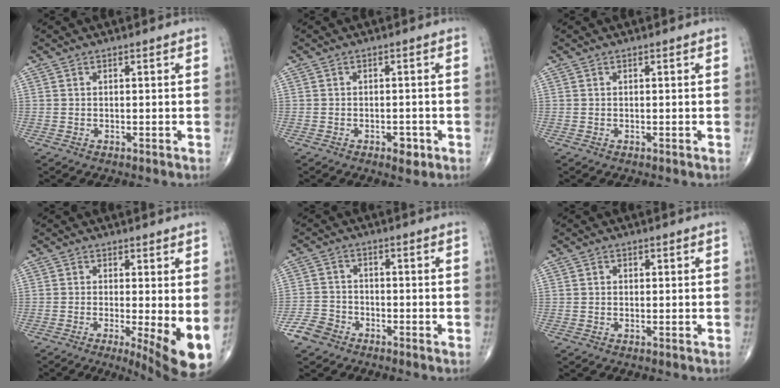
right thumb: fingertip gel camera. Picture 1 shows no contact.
{"total": 2.5, "force": [-1.2, 1.4, 1.7], "torque": [-0.014, 0.004, -0.015]}
{"total": 0.0}
{"total": 10.0, "force": [-1.5, 2.7, 9.5], "torque": [-0.135, -0.023, -0.018]}
{"total": 4.7, "force": [-3.3, 3.2, 1.2], "torque": [-0.014, 0.012, -0.069]}
{"total": 0.9, "force": [0.2, 0.8, 0.4], "torque": [0.000, 0.001, 0.002]}